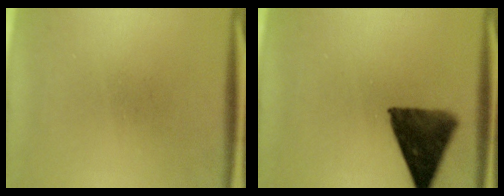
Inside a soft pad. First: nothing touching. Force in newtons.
{"total": 11.0}